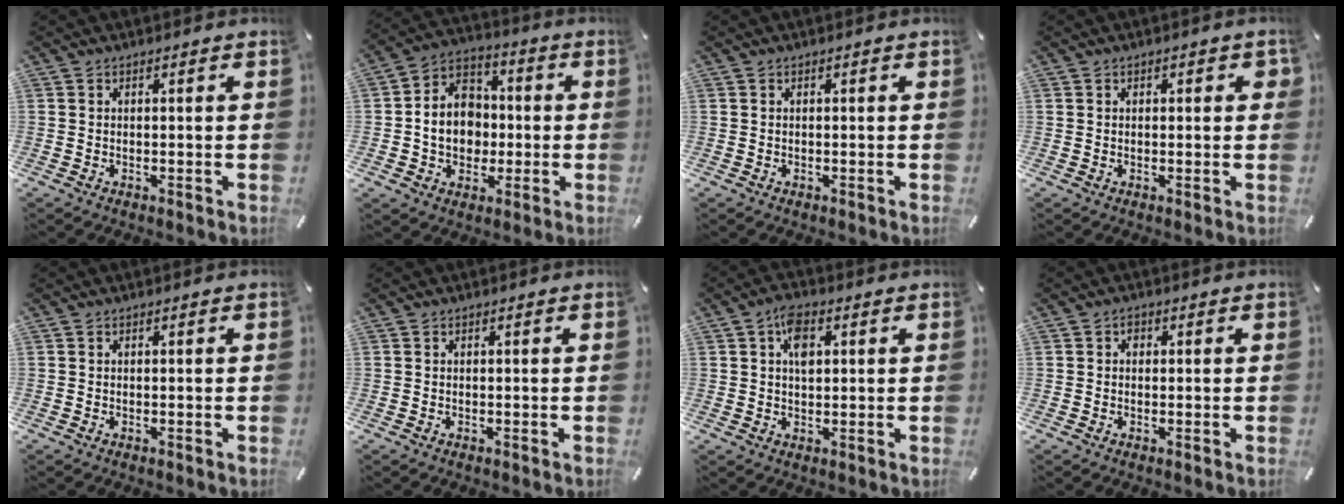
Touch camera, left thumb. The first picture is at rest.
{"total": 10.6, "force": [-1.2, 9.3, 5.0], "torque": [-0.115, 0.011, -0.024]}
{"total": 0.0}
{"total": 1.3, "force": [0.2, 0.9, 0.9], "torque": [-0.002, 0.001, -0.001]}
{"total": 0.0}
{"total": 0.0}
{"total": 5.5, "force": [1.5, 3.4, 4.1], "torque": [-0.062, -0.001, 0.022]}
{"total": 1.1, "force": [0.1, 1.0, 0.5], "torque": [-0.010, 0.007, 0.000]}